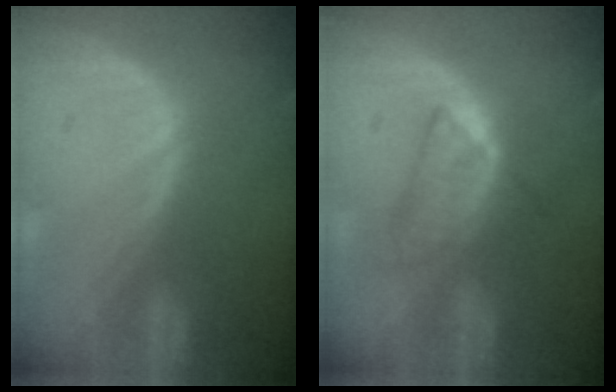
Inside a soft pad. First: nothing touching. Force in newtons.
{"total": 6.2, "press": 5.4, "slide": 3.1}